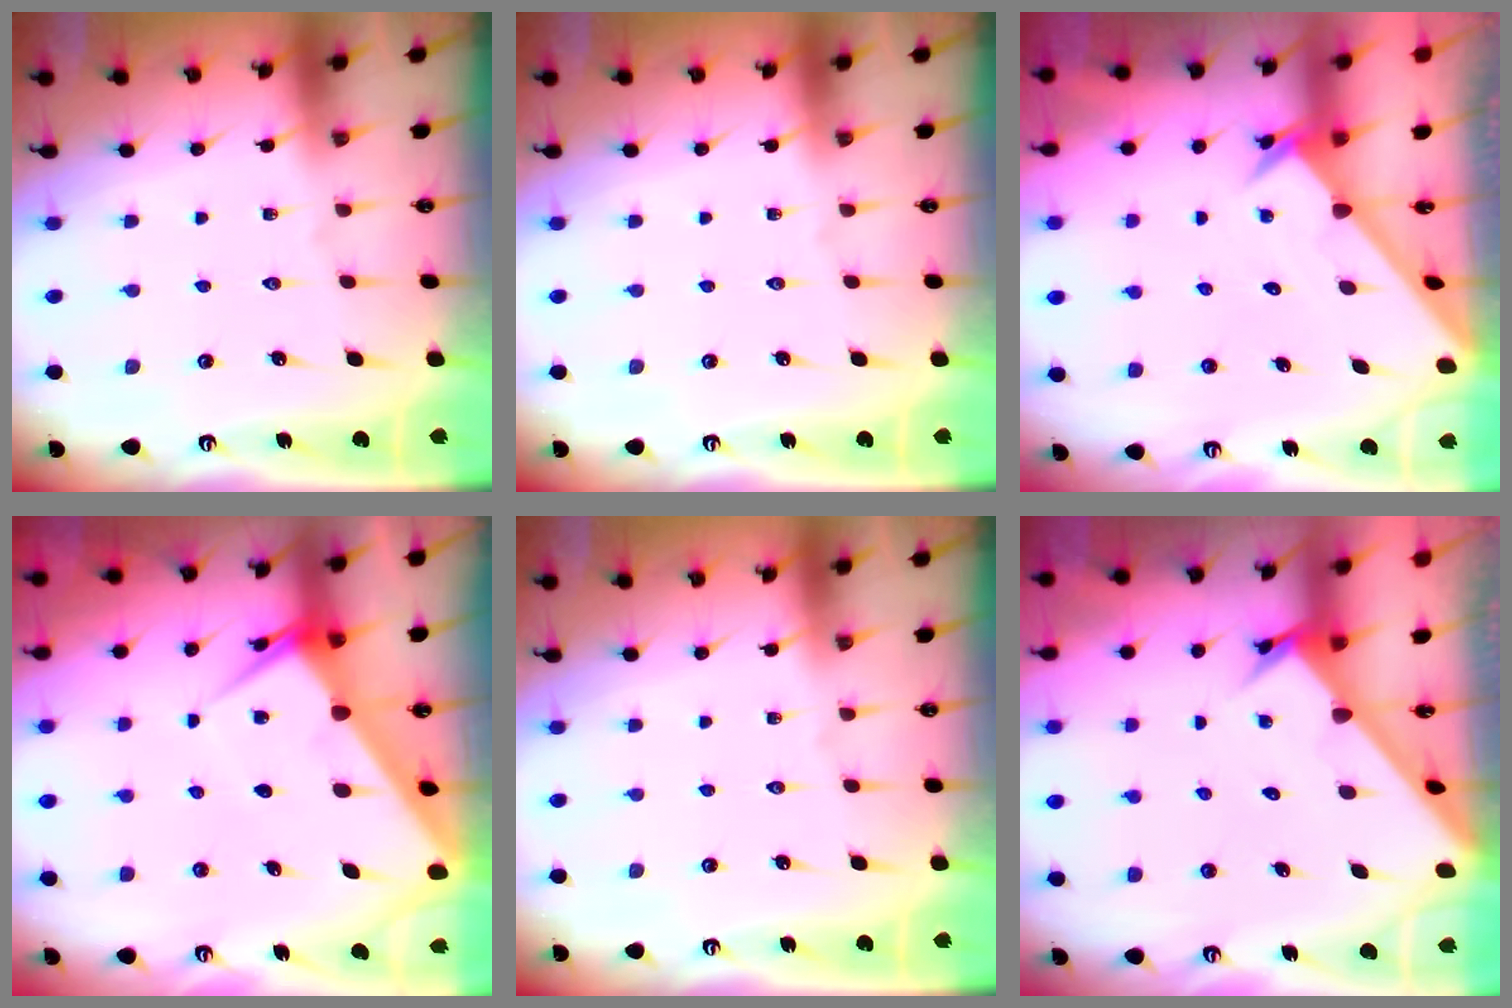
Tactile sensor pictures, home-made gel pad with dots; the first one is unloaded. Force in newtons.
{"total": 0.0}
{"total": 2.2, "press": 2.2, "slide": 0.2}
{"total": 6.9, "press": 6.9, "slide": 0.7}
{"total": 0.0}
{"total": 2.7, "press": 2.7, "slide": 0.2}